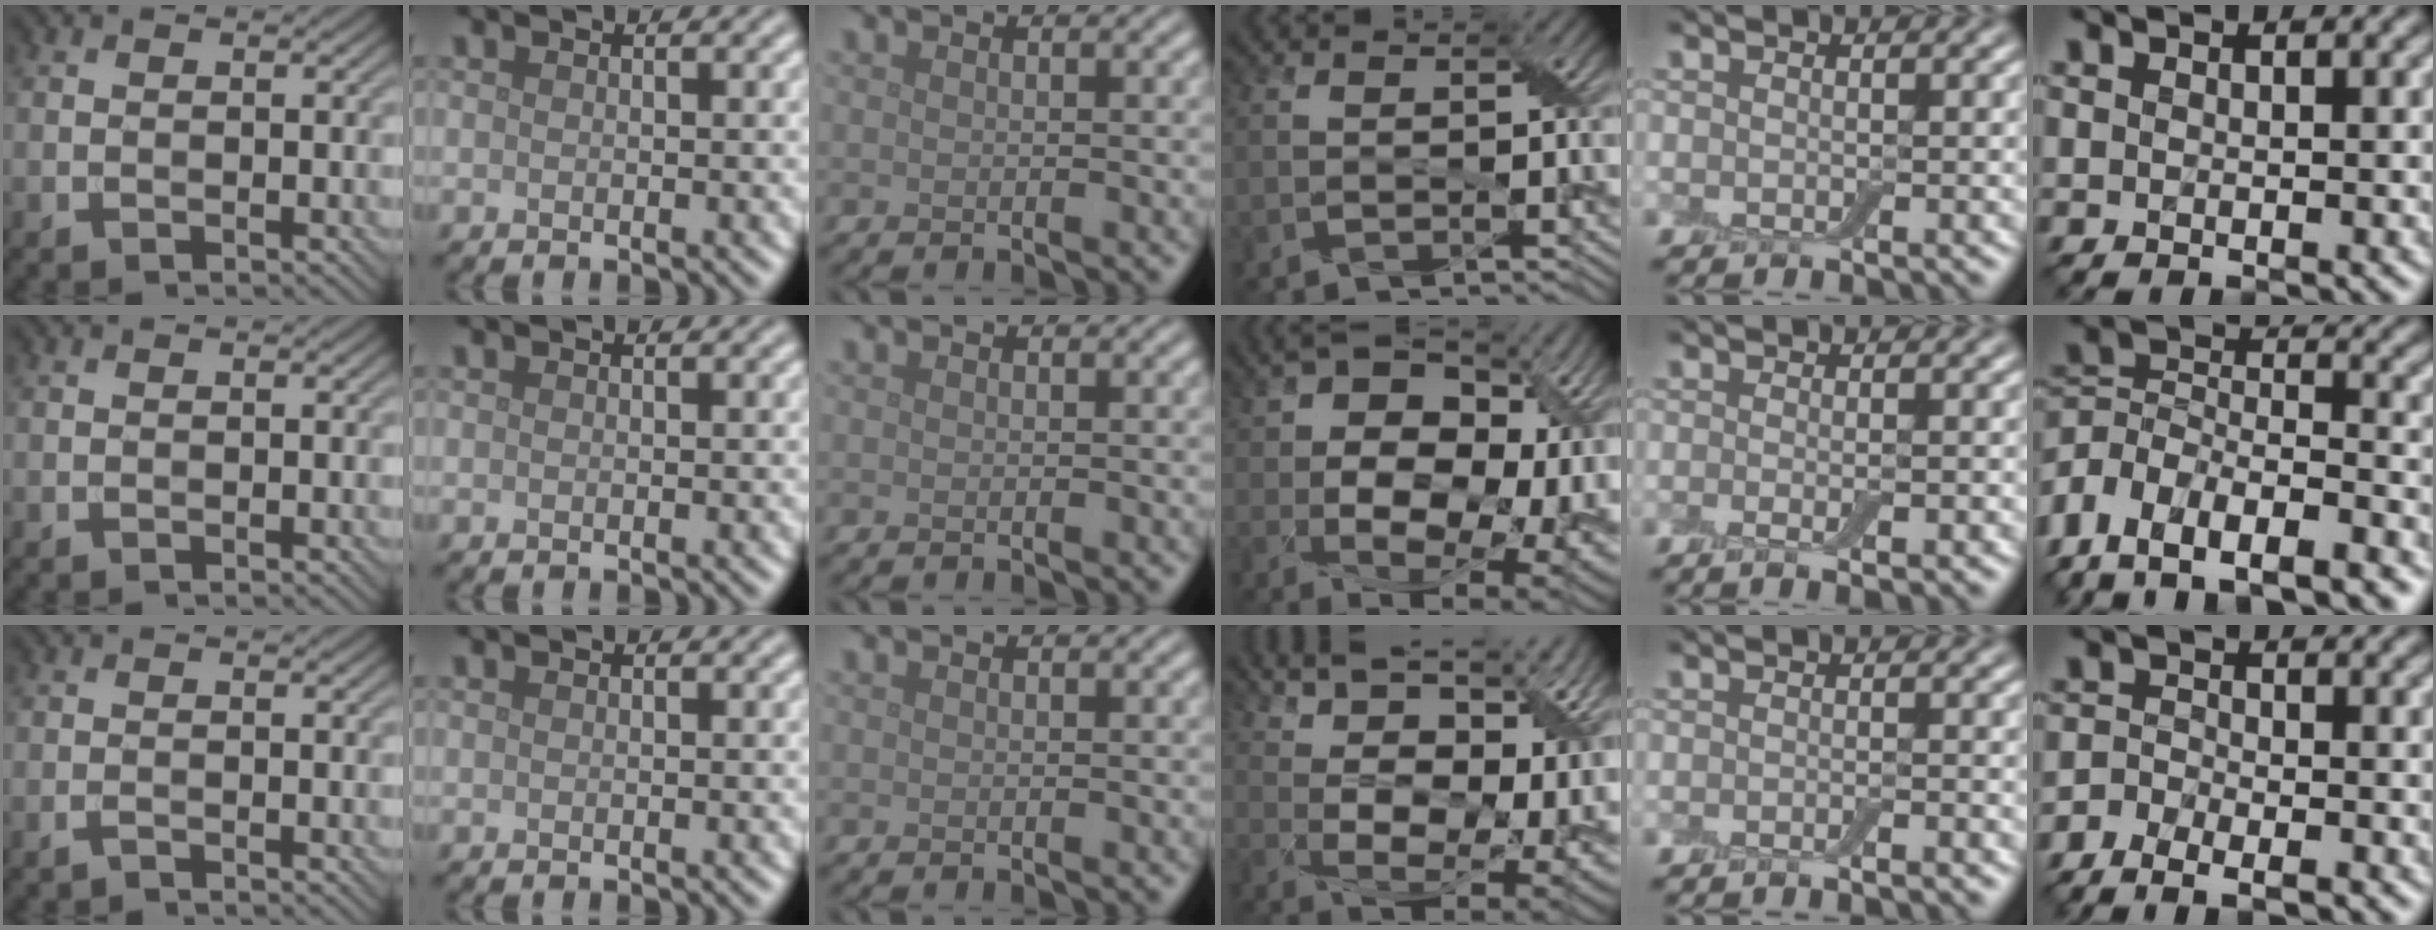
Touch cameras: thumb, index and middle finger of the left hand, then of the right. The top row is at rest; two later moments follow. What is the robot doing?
{"motion": "peel", "object": "bubble wrap"}